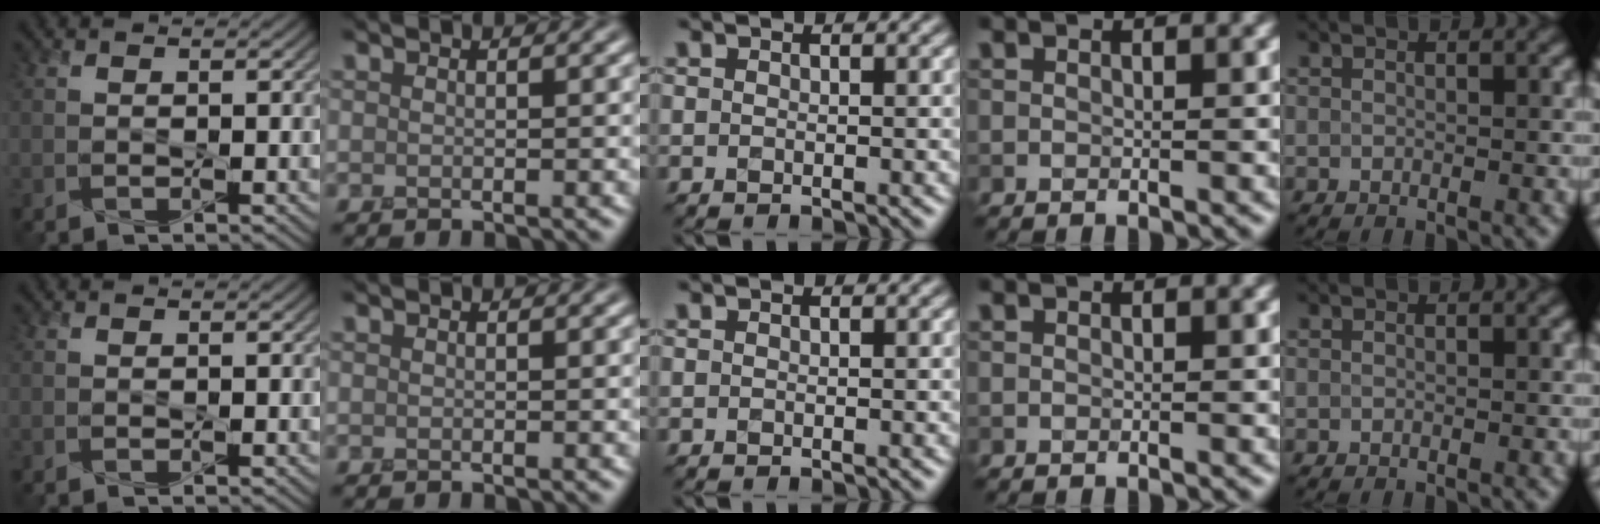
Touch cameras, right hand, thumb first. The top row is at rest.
{}